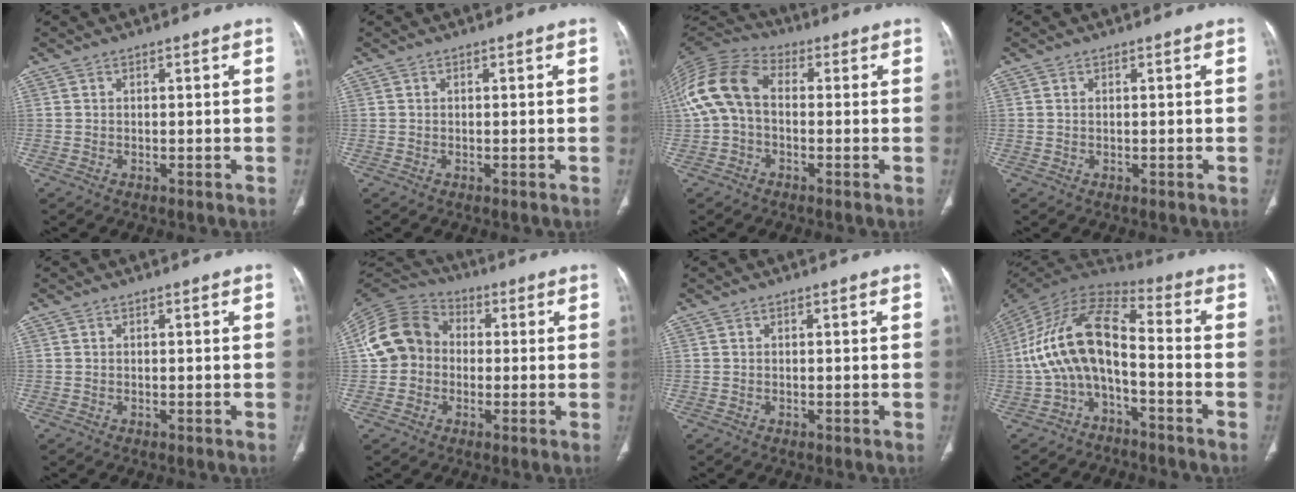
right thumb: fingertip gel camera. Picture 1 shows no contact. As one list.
[{"total": 0.0}, {"total": 12.3, "force": [0.2, 8.2, 9.2], "torque": [-0.187, 0.034, -0.007]}, {"total": 0.0}, {"total": 0.0}, {"total": 12.1, "force": [0.0, 10.4, 6.1], "torque": [-0.105, 0.032, -0.015]}, {"total": 0.0}, {"total": 13.2, "force": [-2.8, 6.2, 11.3], "torque": [-0.226, 0.068, -0.063]}]